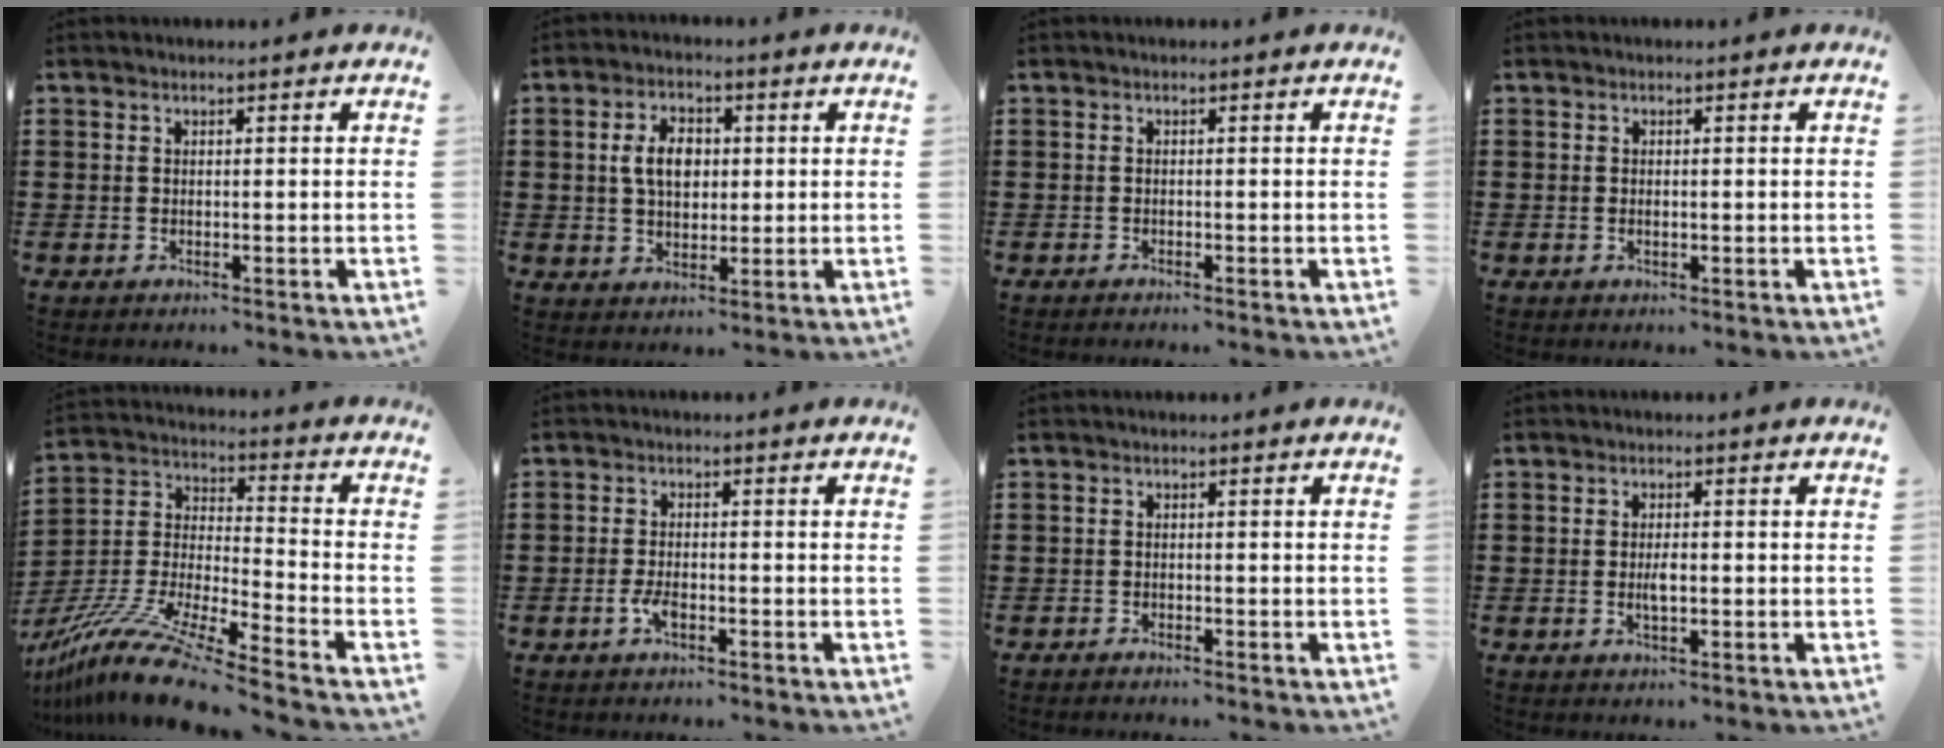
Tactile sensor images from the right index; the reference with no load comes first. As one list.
[{"total": 5.9, "force": [0.8, 3.8, 4.4], "torque": [-0.096, 0.010, 0.007]}, {"total": 0.6, "force": [-0.6, 0.0, 0.0], "torque": [-0.002, -0.001, -0.012]}, {"total": 0.7, "force": [0.0, 0.3, 0.6], "torque": [-0.013, -0.002, 0.000]}, {"total": 11.9, "force": [-10.6, -0.2, 5.4], "torque": [-0.126, 0.001, -0.217]}, {"total": 2.8, "force": [-1.3, 0.9, 2.3], "torque": [-0.057, -0.006, -0.027]}, {"total": 0.8, "force": [-0.8, 0.1, 0.0], "torque": [-0.003, 0.001, -0.017]}, {"total": 2.5, "force": [-0.2, 0.8, 2.4], "torque": [-0.051, -0.003, -0.007]}]